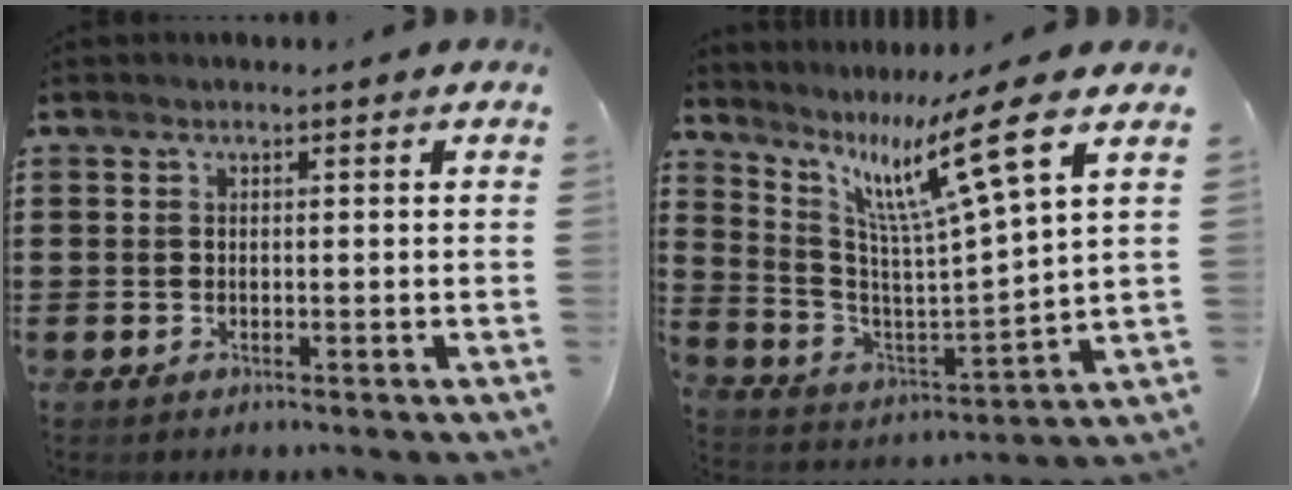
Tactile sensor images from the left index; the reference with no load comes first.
{"total": 12.4, "force": [7.2, 0.5, 10.1], "torque": [-0.209, -0.031, 0.106]}